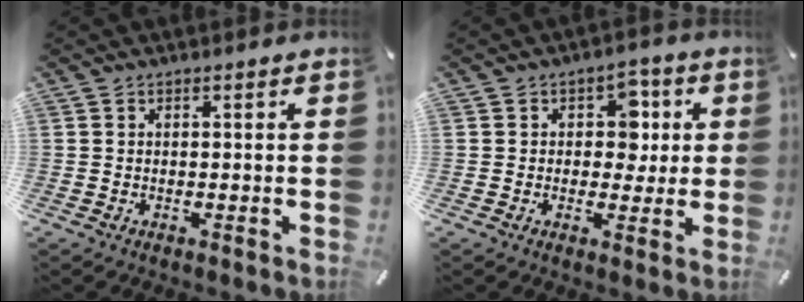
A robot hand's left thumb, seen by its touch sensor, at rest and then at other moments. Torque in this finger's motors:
{"motor_torque": [0.63, 0.60, 0.35, -0.08, 0.00]}